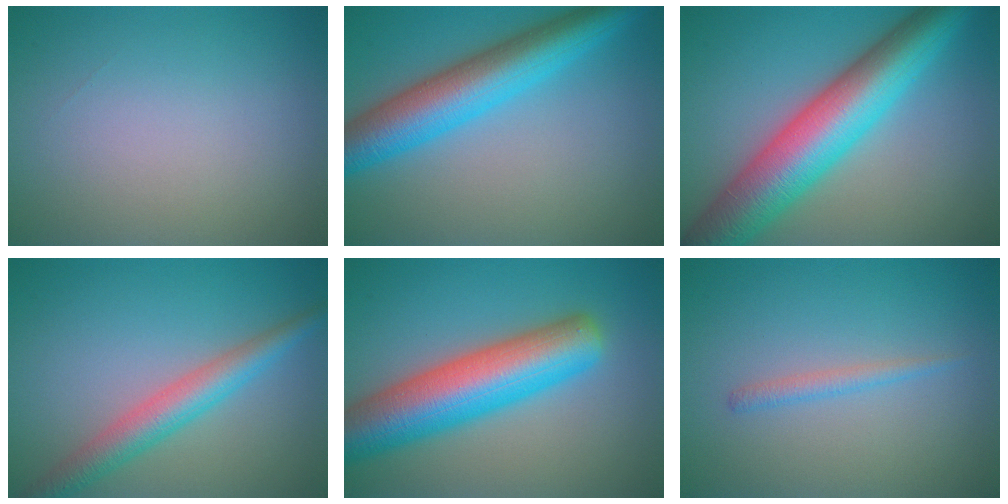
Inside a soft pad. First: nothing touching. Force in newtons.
{"total": 8.1, "press": 8.1, "slide": 0.2}
{"total": 10.8, "press": 10.8, "slide": 0.0}
{"total": 4.2, "press": 4.2, "slide": 0.1}
{"total": 9.8, "press": 9.8, "slide": 0.3}
{"total": 1.2, "press": 1.2, "slide": 0.0}